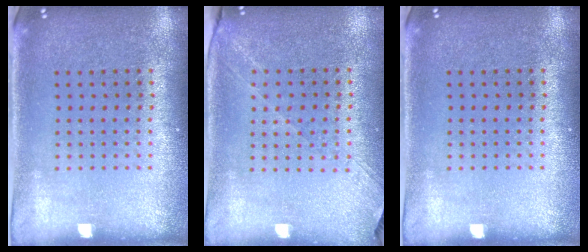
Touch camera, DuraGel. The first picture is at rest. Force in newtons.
{"total": 1.3, "press": 1.2, "slide": 0.5}
{"total": 0.0}